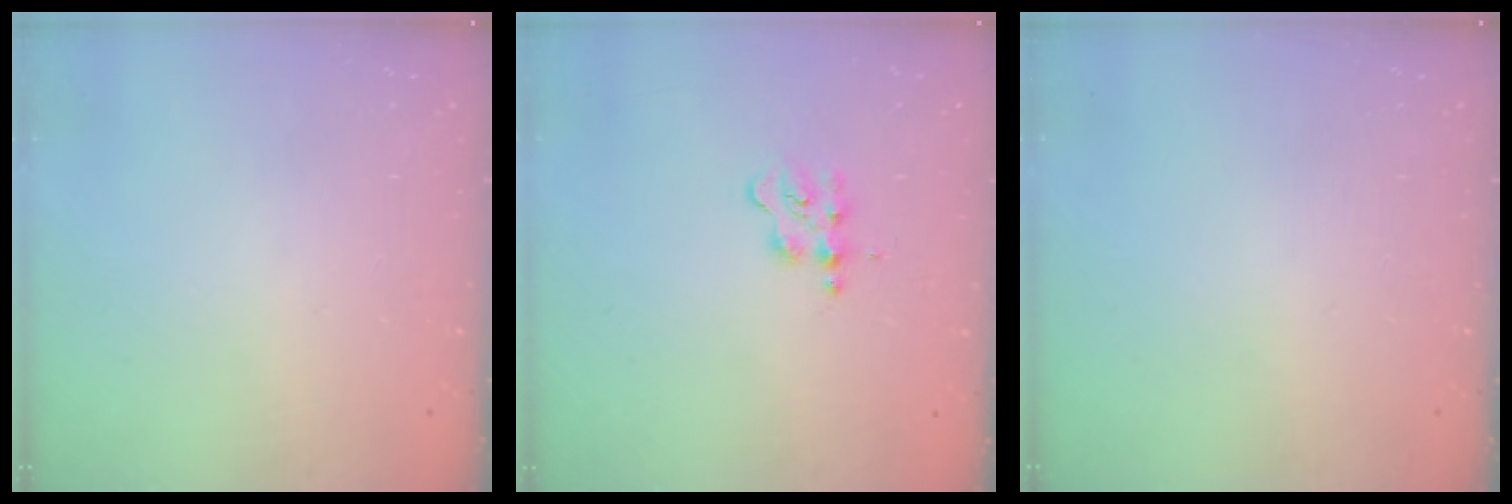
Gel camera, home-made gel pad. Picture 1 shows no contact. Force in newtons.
{"total": 2.7, "press": 2.7, "slide": 0.3}
{"total": 0.0}